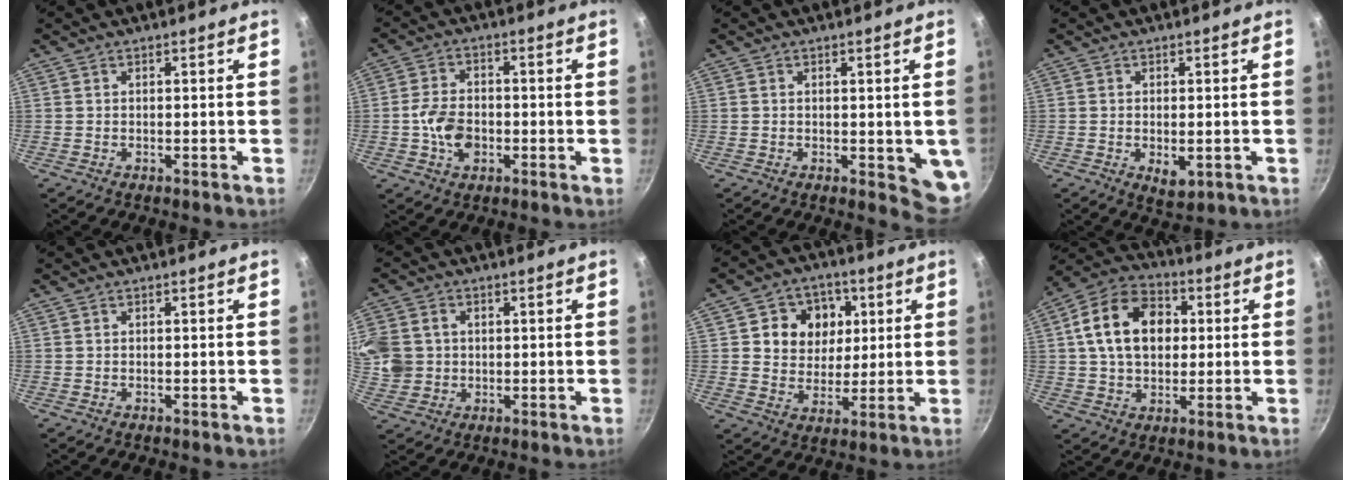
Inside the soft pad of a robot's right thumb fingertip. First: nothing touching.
{"total": 7.2, "force": [-1.5, 4.9, 5.1], "torque": [-0.085, 0.016, -0.034]}
{"total": 5.2, "force": [0.0, 2.5, 4.6], "torque": [-0.049, -0.009, 0.004]}
{"total": 4.0, "force": [-0.7, 2.1, 3.3], "torque": [-0.049, -0.010, -0.005]}
{"total": 0.0}
{"total": 12.8, "force": [1.6, 11.4, 5.6], "torque": [-0.130, 0.006, 0.032]}
{"total": 11.6, "force": [3.0, 10.1, 5.0], "torque": [-0.041, -0.011, 0.044]}
{"total": 15.8, "force": [2.7, 11.4, 10.6], "torque": [-0.153, 0.020, 0.032]}